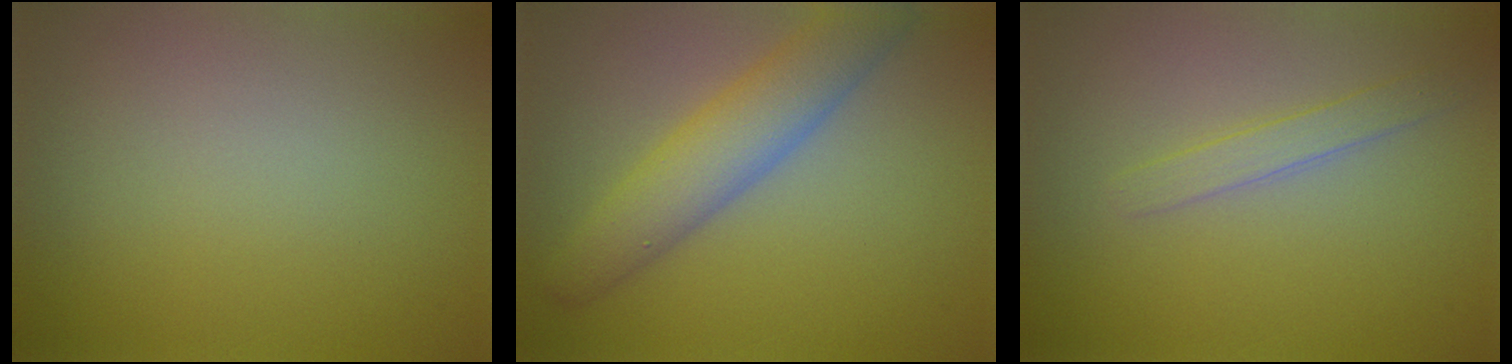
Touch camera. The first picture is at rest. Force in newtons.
{"total": 5.3, "press": 5.3, "slide": 0.2}
{"total": 1.8, "press": 1.8, "slide": 0.0}